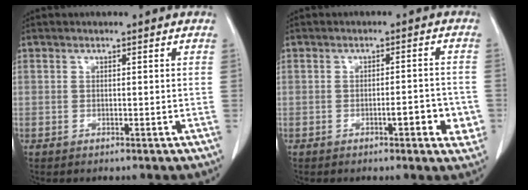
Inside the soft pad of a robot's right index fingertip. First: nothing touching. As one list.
[{"total": 5.3, "force": [-2.0, 1.3, 4.7], "torque": [-0.055, 0.003, -0.023]}]